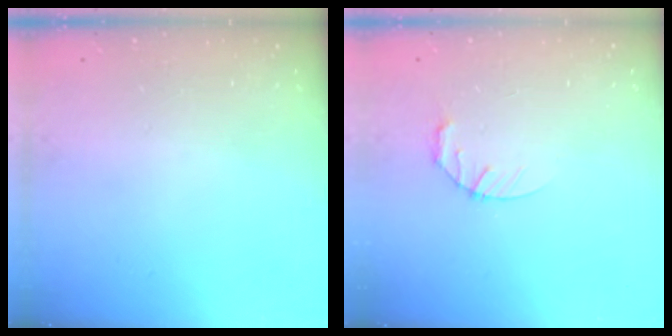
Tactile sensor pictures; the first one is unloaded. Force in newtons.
{"total": 3.1, "press": 3.1, "slide": 0.4}